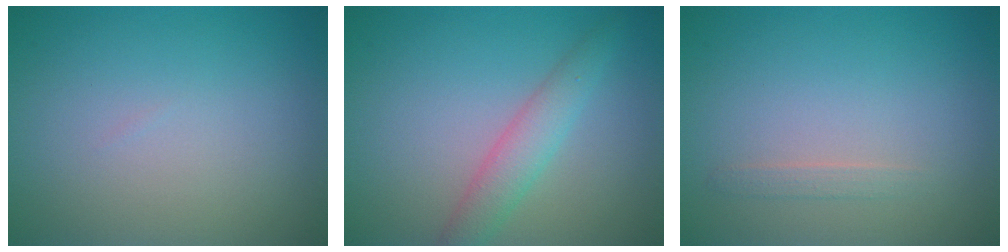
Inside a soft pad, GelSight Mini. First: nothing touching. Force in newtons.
{"total": 2.9, "press": 2.9, "slide": 0.1}
{"total": 0.9, "press": 0.8, "slide": 0.1}